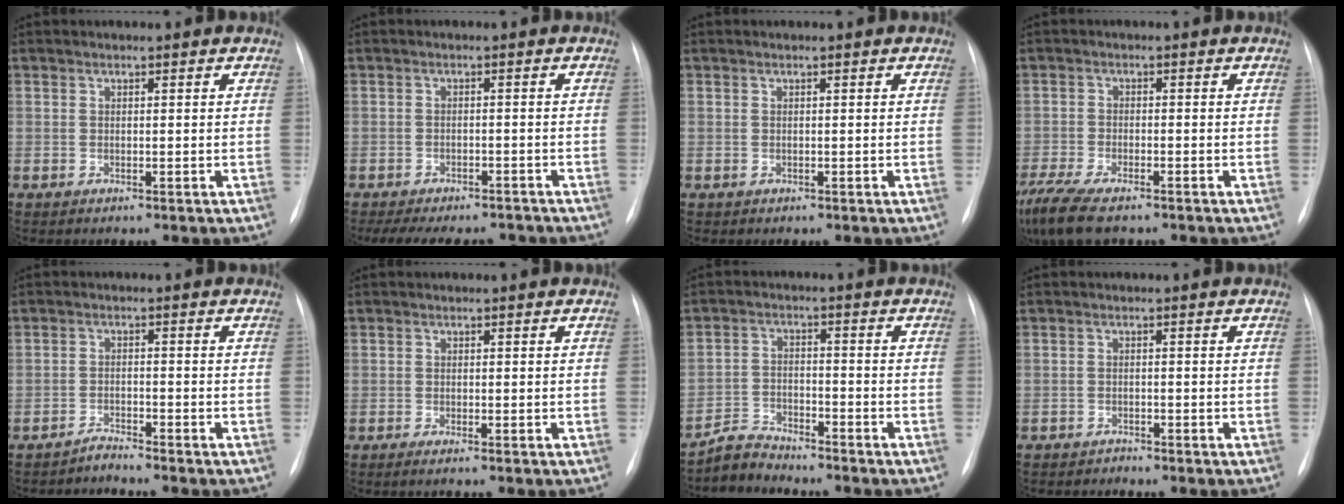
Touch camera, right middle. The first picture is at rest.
{"total": 12.8, "force": [-11.2, 3.9, 4.8], "torque": [-0.094, 0.000, -0.145]}
{"total": 0.0}
{"total": 10.9, "force": [-8.3, 2.9, 6.4], "torque": [-0.124, -0.022, -0.141]}
{"total": 2.1, "force": [-1.9, -0.7, -0.3], "torque": [0.007, -0.013, -0.035]}
{"total": 0.9, "force": [-0.6, -0.3, 0.5], "torque": [-0.009, -0.001, -0.012]}
{"total": 4.4, "force": [-4.4, 0.2, -0.6], "torque": [0.008, -0.010, -0.081]}
{"total": 1.1, "force": [-1.1, -0.1, -0.3], "torque": [0.008, -0.005, -0.018]}